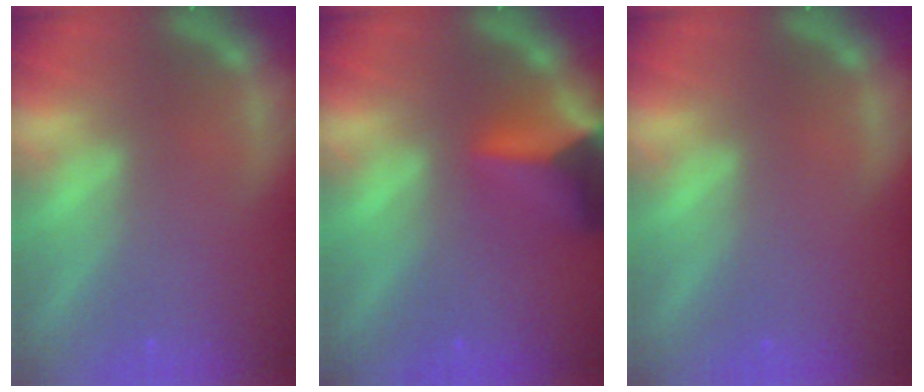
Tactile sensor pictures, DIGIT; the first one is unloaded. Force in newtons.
{"total": 7.9}
{"total": 0.0}